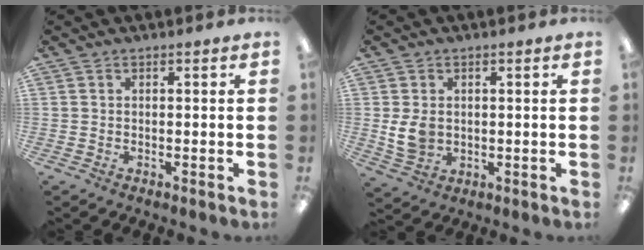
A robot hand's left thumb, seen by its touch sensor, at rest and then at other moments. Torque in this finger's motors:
{"motor_torque": [0.09, 0.69, 0.94, -0.04, 0.02]}